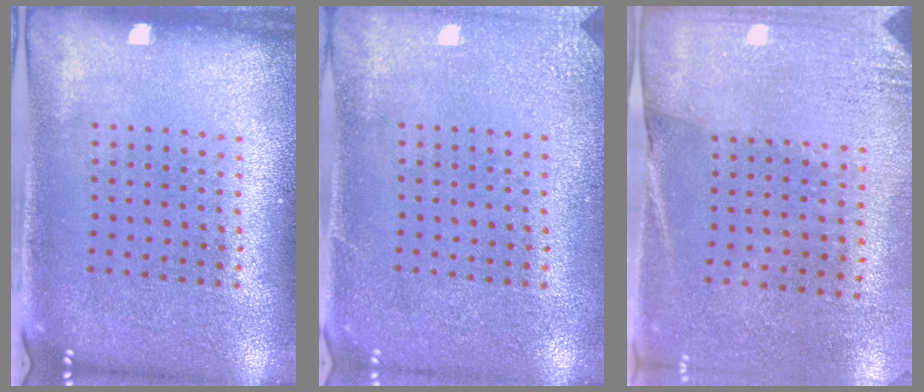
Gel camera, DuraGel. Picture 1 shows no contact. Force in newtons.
{"total": 2.4, "press": 2.4, "slide": 0.3}
{"total": 2.7, "press": 2.4, "slide": 1.3}